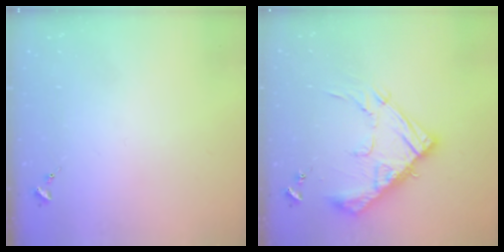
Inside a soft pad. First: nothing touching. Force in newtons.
{"total": 15.9, "press": 15.9, "slide": 1.2}